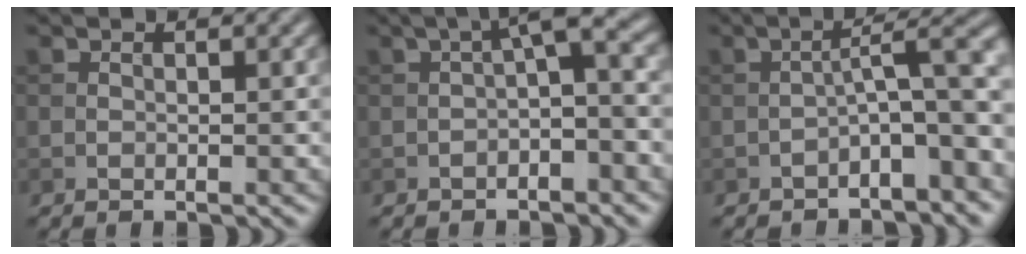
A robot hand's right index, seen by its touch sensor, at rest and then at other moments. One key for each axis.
{"total": 4.1, "fx": 0.0, "fy": 1.3, "fz": 3.9, "tx": -0.057, "ty": 0.017, "tz": -0.011}
{"total": 5.7, "fx": -1.8, "fy": 1.4, "fz": 5.2, "tx": -0.072, "ty": 0.019, "tz": -0.035}